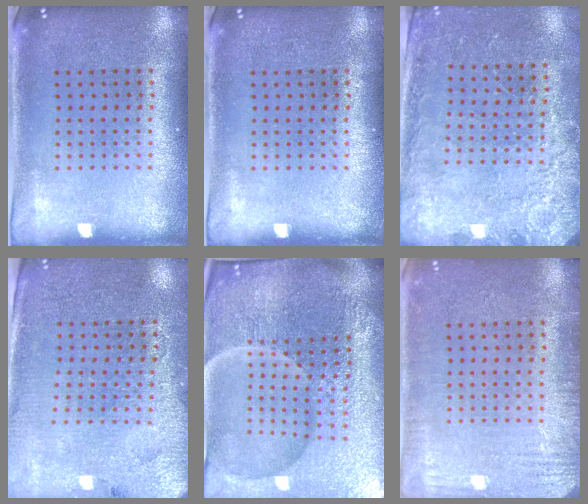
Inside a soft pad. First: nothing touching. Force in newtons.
{"total": 0.0}
{"total": 2.5, "press": 2.3, "slide": 0.8}
{"total": 3.0, "press": 2.8, "slide": 1.0}
{"total": 6.9, "press": 6.2, "slide": 3.2}
{"total": 2.9, "press": 2.9, "slide": 0.4}